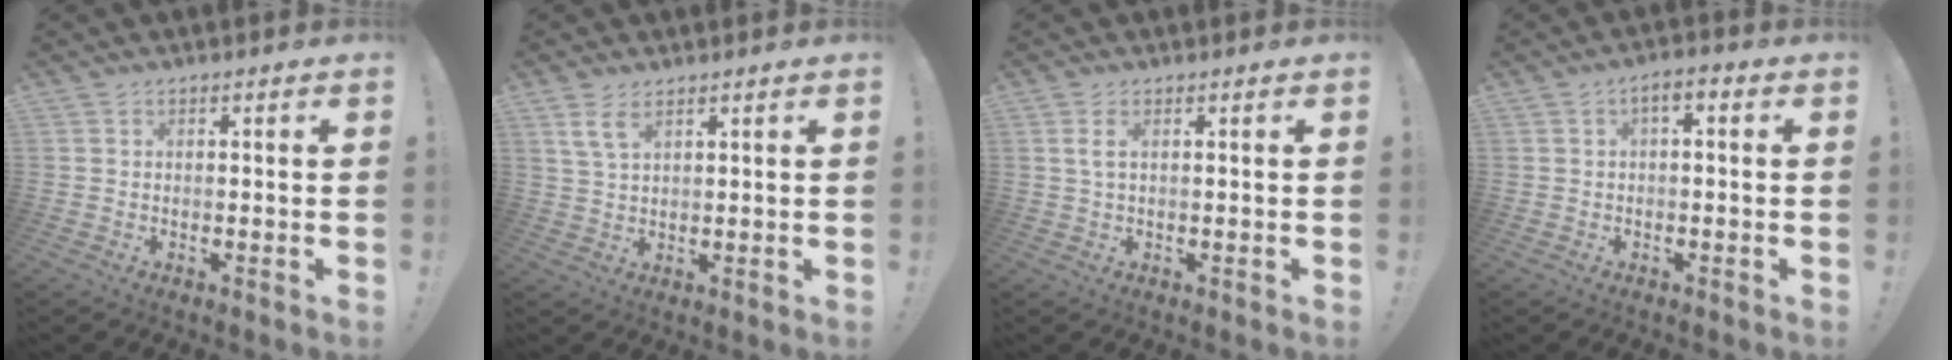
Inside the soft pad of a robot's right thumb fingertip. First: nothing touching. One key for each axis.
{"total": 5.3, "fx": 3.2, "fy": 2.3, "fz": 3.6, "tx": -0.057, "ty": -0.011, "tz": 0.058}
{"total": 2.6, "fx": 0.8, "fy": 0.7, "fz": 2.4, "tx": -0.046, "ty": 0.002, "tz": 0.014}
{"total": 2.8, "fx": -0.8, "fy": 1.0, "fz": 2.5, "tx": -0.039, "ty": 0.005, "tz": -0.016}